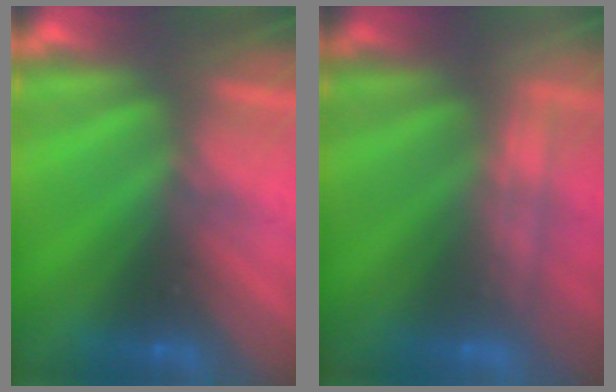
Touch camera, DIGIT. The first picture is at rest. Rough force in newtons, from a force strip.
{"total": 2.2}